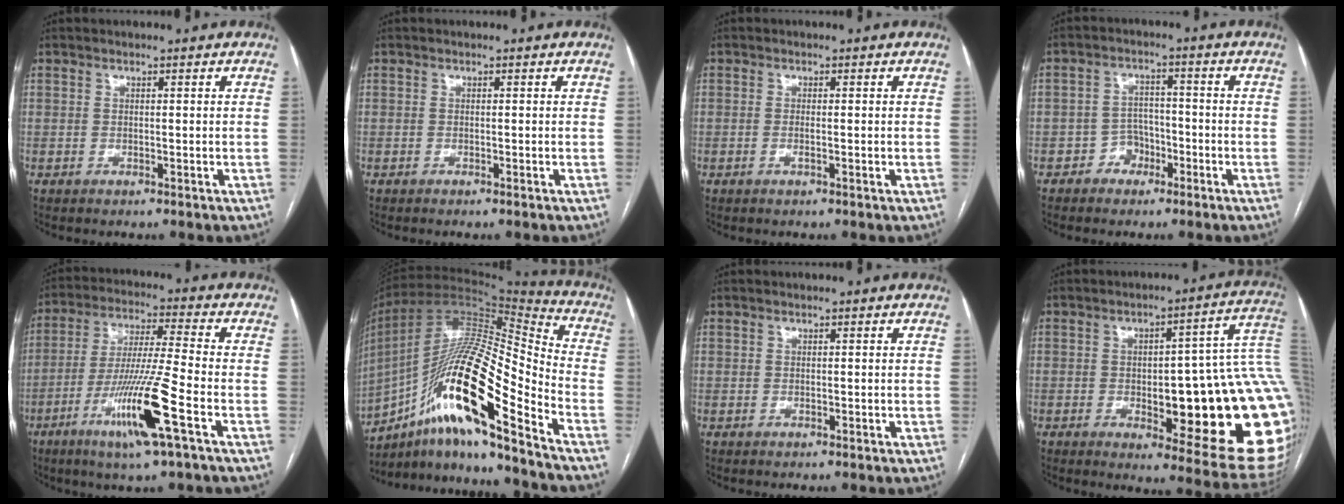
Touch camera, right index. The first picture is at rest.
{"total": 0.0}
{"total": 1.1, "force": [-0.2, 0.1, 1.0], "torque": [-0.022, 0.000, 0.000]}
{"total": 4.1, "force": [-2.2, 3.4, 0.8], "torque": [-0.004, 0.015, -0.037]}
{"total": 13.5, "force": [-5.8, -0.8, 12.2], "torque": [-0.245, -0.020, -0.108]}
{"total": 23.0, "force": [-12.5, 2.7, 19.1], "torque": [-0.365, 0.001, -0.223]}
{"total": 0.0}
{"total": 27.0, "force": [-2.4, 6.2, 26.2], "torque": [-0.232, 0.030, -0.013]}